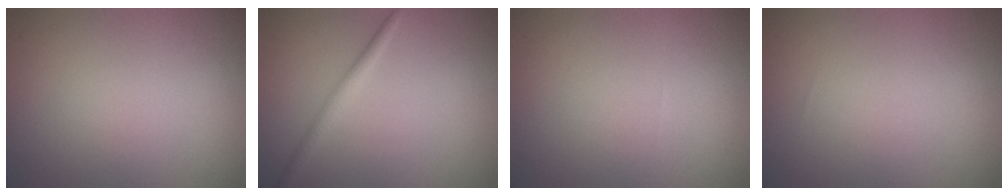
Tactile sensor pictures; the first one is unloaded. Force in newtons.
{"total": 1.8, "press": 1.8, "slide": 0.0}
{"total": 0.0}
{"total": 0.0}